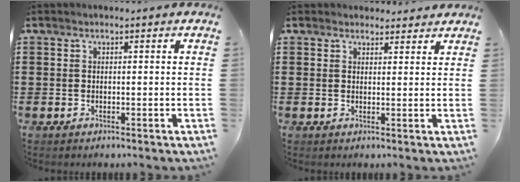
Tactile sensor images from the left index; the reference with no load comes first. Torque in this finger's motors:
{"motor_torque": [0.48, -0.31, 0.20, 0.02]}